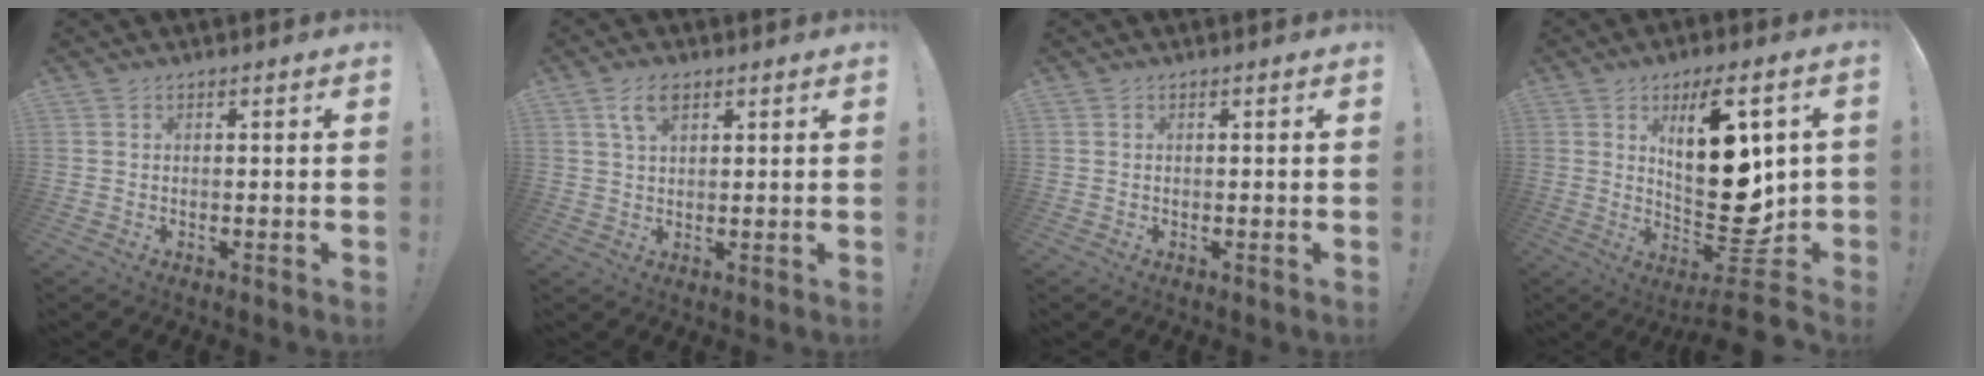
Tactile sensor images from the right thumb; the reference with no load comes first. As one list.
[{"total": 5.2, "force": [2.7, 2.6, 3.6], "torque": [-0.061, -0.003, 0.049]}, {"total": 0.0}, {"total": 22.1, "force": [1.5, 8.5, 20.3], "torque": [-0.324, -0.017, 0.023]}]